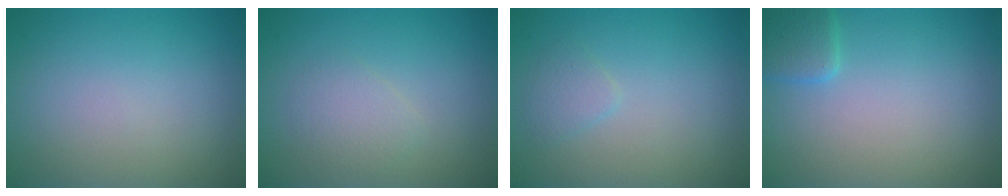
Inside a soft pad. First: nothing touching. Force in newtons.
{"total": 1.8, "press": 1.8, "slide": 0.1}
{"total": 1.2, "press": 1.2, "slide": 0.1}
{"total": 2.1, "press": 2.1, "slide": 0.1}